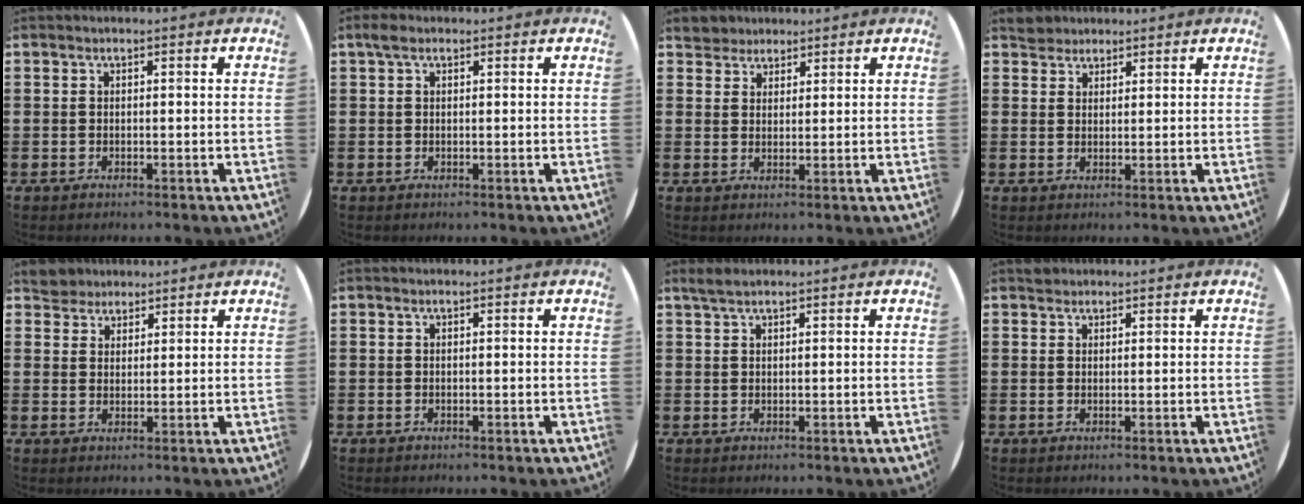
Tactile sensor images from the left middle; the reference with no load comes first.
{"total": 1.3, "force": [0.8, 0.7, 0.7], "torque": [-0.009, 0.003, 0.012]}
{"total": 3.3, "force": [2.9, 1.4, -0.3], "torque": [-0.005, 0.002, 0.058]}
{"total": 2.7, "force": [2.5, 1.1, 0.0], "torque": [0.002, 0.002, 0.048]}
{"total": 3.6, "force": [3.4, 1.3, -0.2], "torque": [-0.007, 0.000, 0.067]}
{"total": 0.0}
{"total": 1.5, "force": [1.3, 0.3, 0.7], "torque": [-0.015, 0.004, 0.023]}
{"total": 1.0, "force": [1.0, 0.4, 0.0], "torque": [0.006, -0.001, 0.017]}